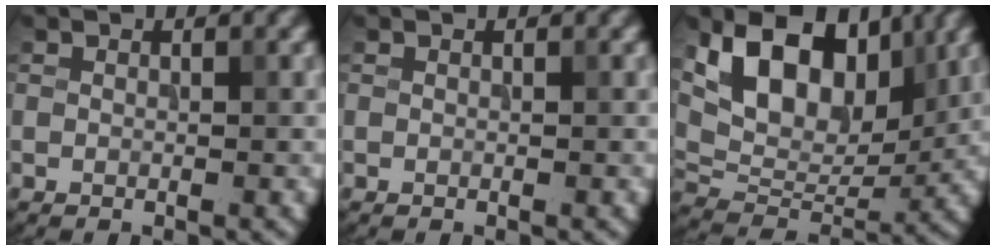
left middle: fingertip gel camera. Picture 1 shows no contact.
{"total": 0.0}
{"total": 10.3, "force": [4.2, 6.4, 6.8], "torque": [-0.121, -0.007, 0.071]}